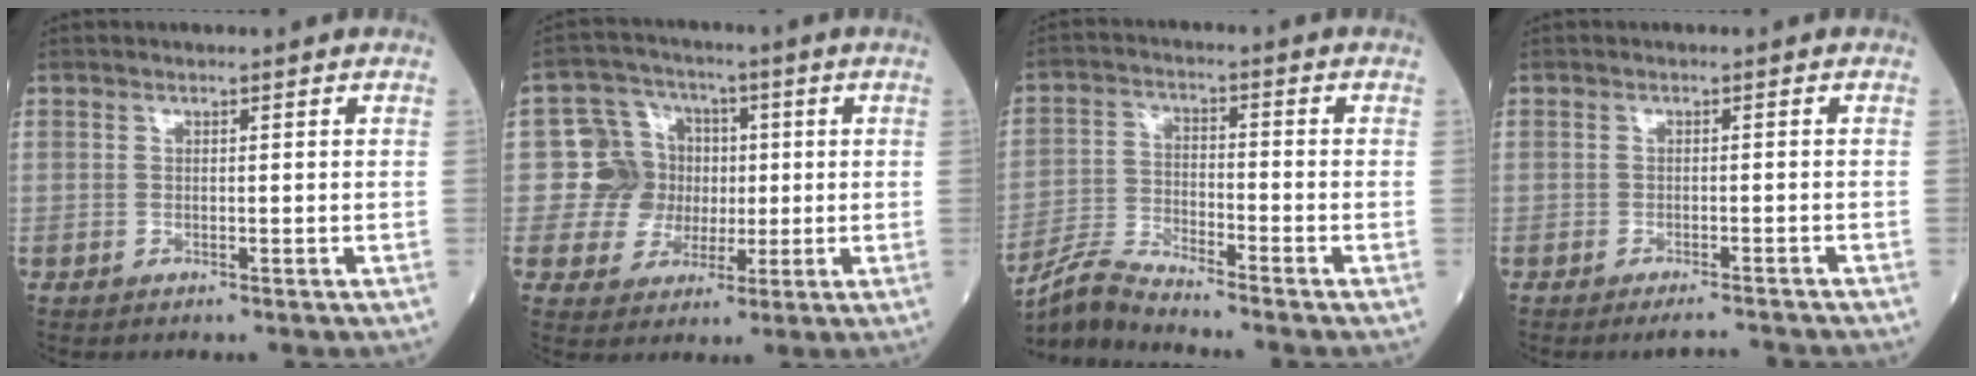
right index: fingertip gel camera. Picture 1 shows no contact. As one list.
[{"total": 8.3, "force": [0.3, 8.3, 0.9], "torque": [-0.010, 0.038, 0.008]}, {"total": 6.5, "force": [-6.3, -1.3, 0.7], "torque": [-0.026, -0.013, -0.126]}, {"total": 3.7, "force": [-3.5, -0.2, 1.0], "torque": [-0.007, -0.011, -0.052]}]